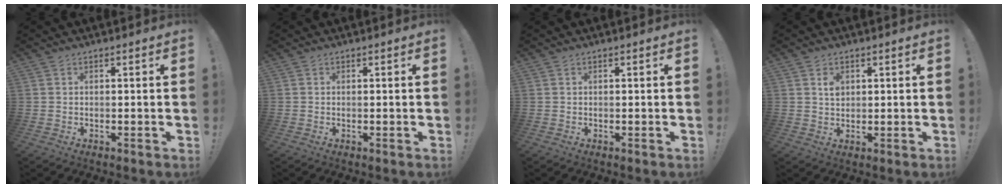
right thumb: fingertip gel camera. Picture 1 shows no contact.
{"total": 0.0}
{"total": 0.0}
{"total": 2.9, "force": [1.2, 2.2, 1.5], "torque": [-0.007, -0.007, 0.016]}